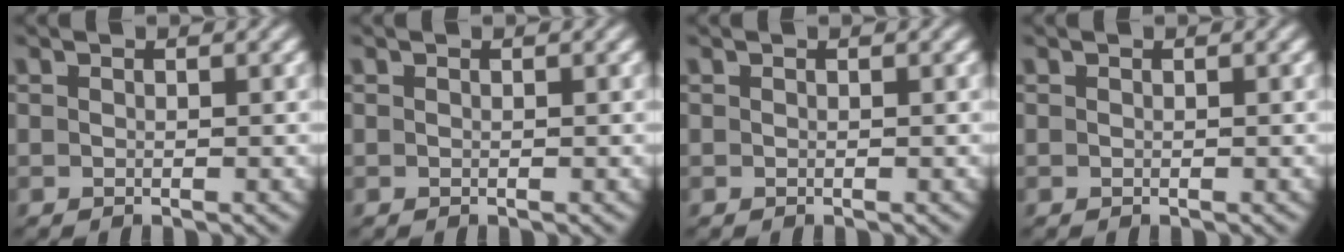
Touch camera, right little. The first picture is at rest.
{"total": 0.0}
{"total": 0.0}
{"total": 0.0}